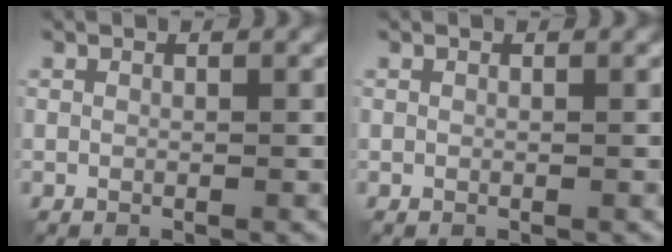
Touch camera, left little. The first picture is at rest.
{"total": 0.0}